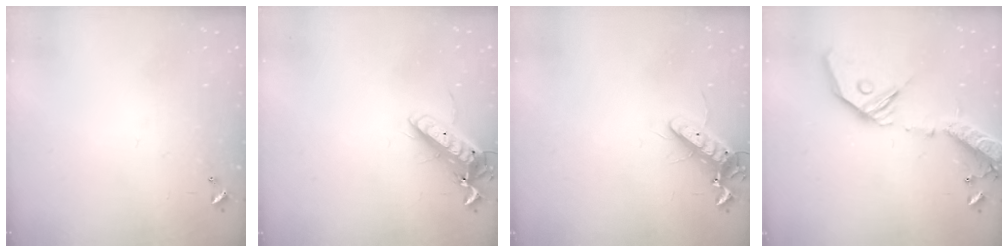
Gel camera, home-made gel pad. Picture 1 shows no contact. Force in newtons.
{"total": 13.6, "press": 13.4, "slide": 2.0}
{"total": 11.2, "press": 11.1, "slide": 1.4}
{"total": 21.3, "press": 20.9, "slide": 4.1}